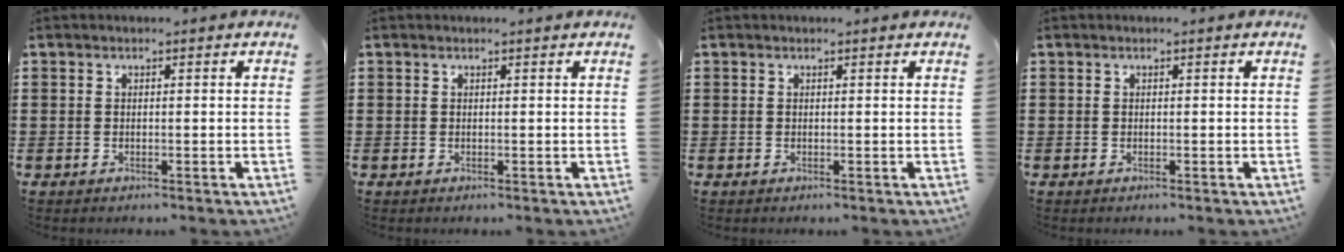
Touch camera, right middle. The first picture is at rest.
{"total": 0.0}
{"total": 0.0}
{"total": 0.0}